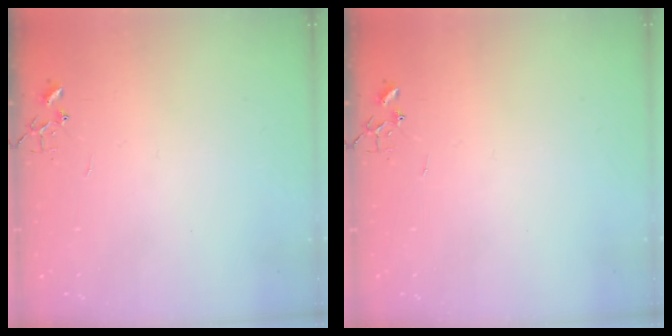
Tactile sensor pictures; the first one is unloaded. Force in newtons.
{"total": 0.0}